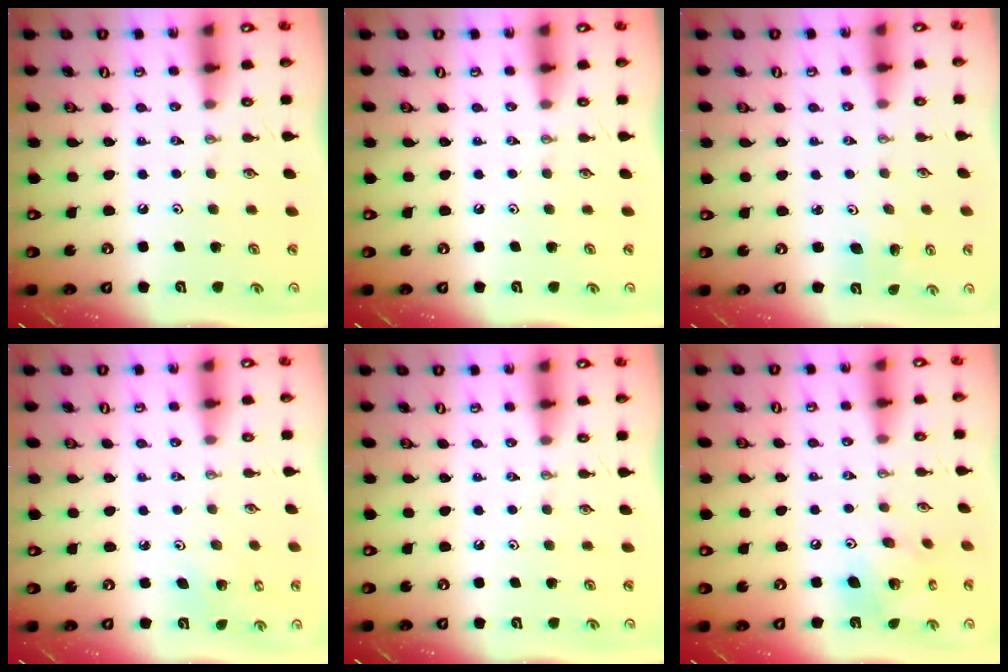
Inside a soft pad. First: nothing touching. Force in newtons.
{"total": 0.0}
{"total": 3.6, "press": 3.6, "slide": 0.3}
{"total": 3.1, "press": 3.1, "slide": 0.3}
{"total": 0.0}
{"total": 12.1, "press": 12.0, "slide": 1.0}